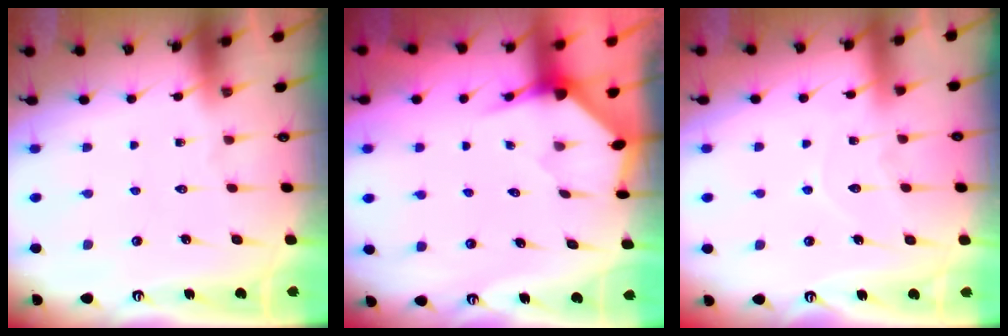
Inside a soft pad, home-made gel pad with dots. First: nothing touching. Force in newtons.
{"total": 3.2, "press": 3.2, "slide": 0.3}
{"total": 6.4, "press": 6.4, "slide": 0.7}